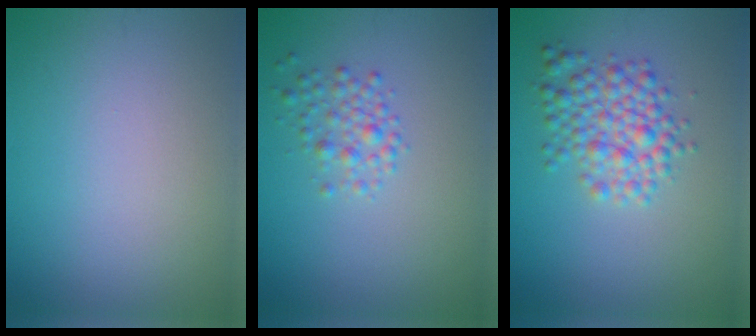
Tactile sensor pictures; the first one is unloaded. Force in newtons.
{"total": 1.9, "press": 1.9, "slide": 0.1}
{"total": 4.1, "press": 4.1, "slide": 0.1}